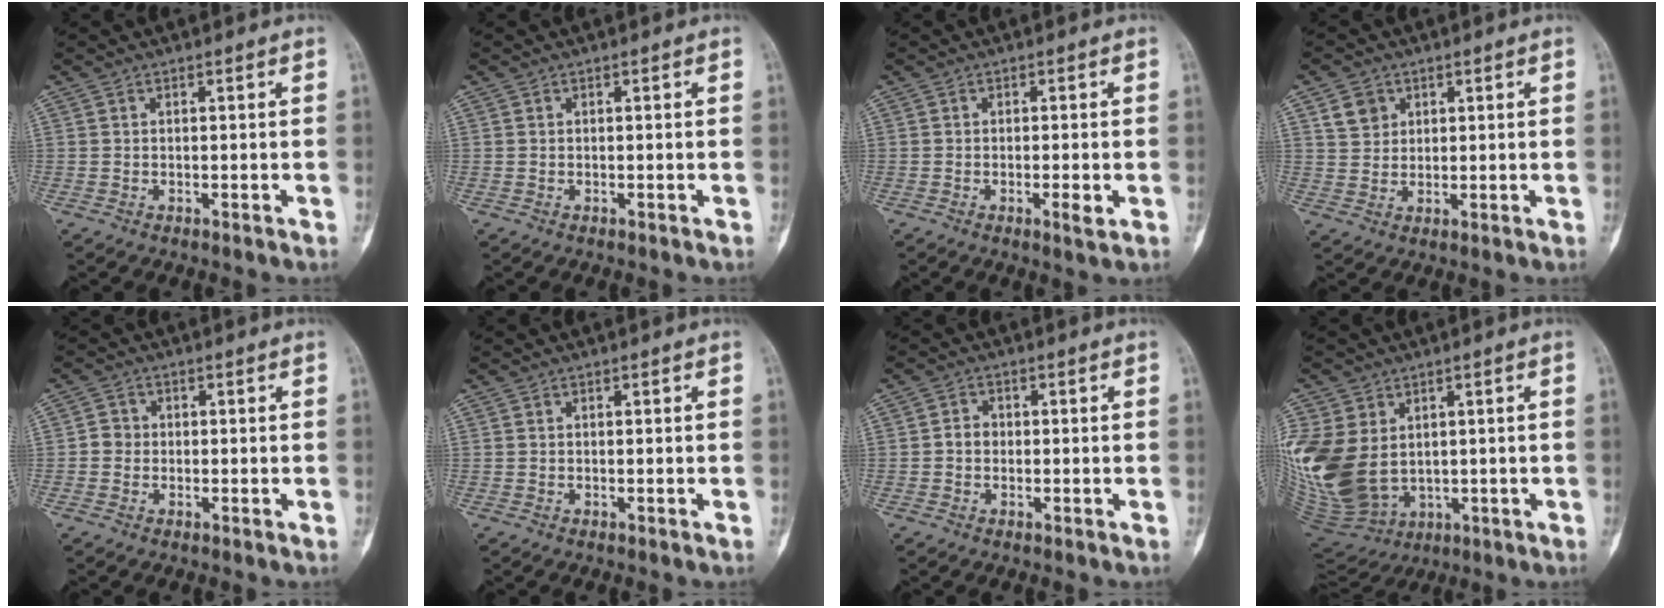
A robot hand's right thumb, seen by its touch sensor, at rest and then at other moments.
{"total": 0.0}
{"total": 2.6, "force": [-0.8, 0.6, 2.5], "torque": [-0.042, -0.005, -0.013]}
{"total": 4.5, "force": [2.2, 3.7, 1.5], "torque": [-0.010, -0.009, 0.044]}
{"total": 2.4, "force": [-0.3, 2.2, 0.7], "torque": [0.002, 0.008, -0.011]}
{"total": 0.0}
{"total": 2.2, "force": [-0.3, 1.9, 1.1], "torque": [-0.008, 0.008, -0.010]}
{"total": 20.4, "force": [2.0, 15.4, 13.2], "torque": [-0.313, -0.009, 0.074]}